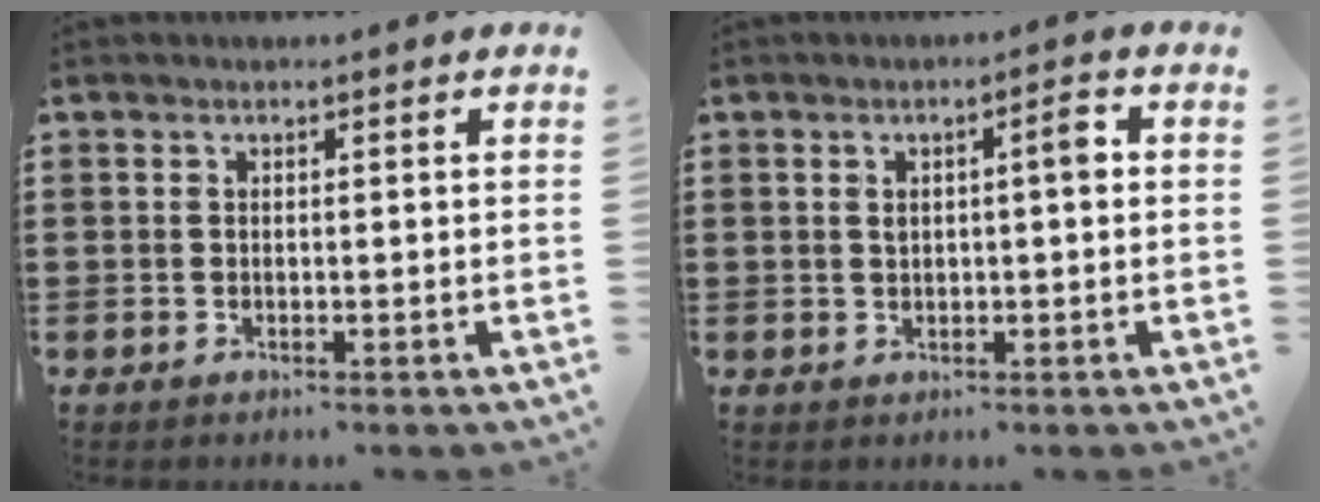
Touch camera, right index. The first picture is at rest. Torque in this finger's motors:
{"motor_torque": [-0.21, 0.18, 0.07, 0.00]}